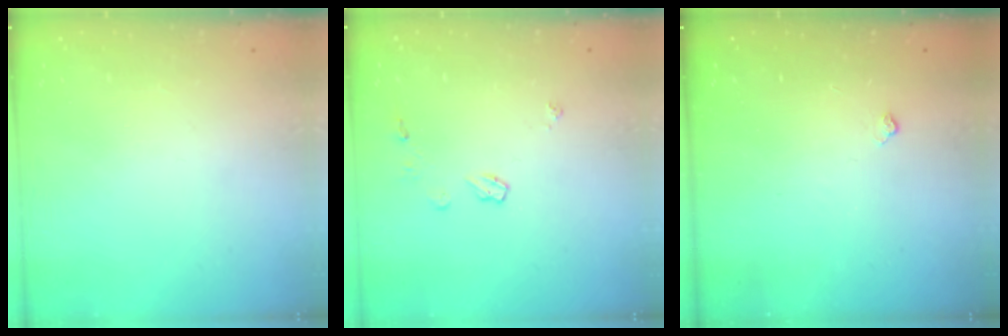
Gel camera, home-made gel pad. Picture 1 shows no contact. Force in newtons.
{"total": 5.6, "press": 5.6, "slide": 0.7}
{"total": 2.7, "press": 2.7, "slide": 0.6}